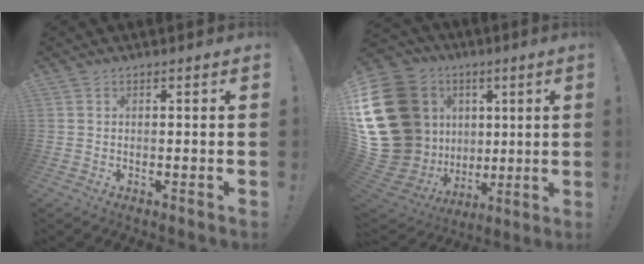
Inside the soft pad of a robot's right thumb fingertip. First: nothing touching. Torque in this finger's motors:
{"motor_torque": [1.79, 3.22, 0.46, 0.08, 0.16]}